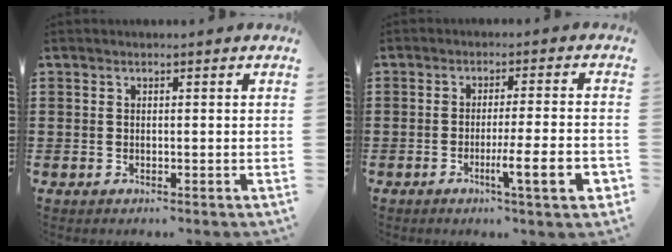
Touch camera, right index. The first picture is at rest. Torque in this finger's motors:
{"motor_torque": [0.27, -0.19, 0.32, 0.11]}